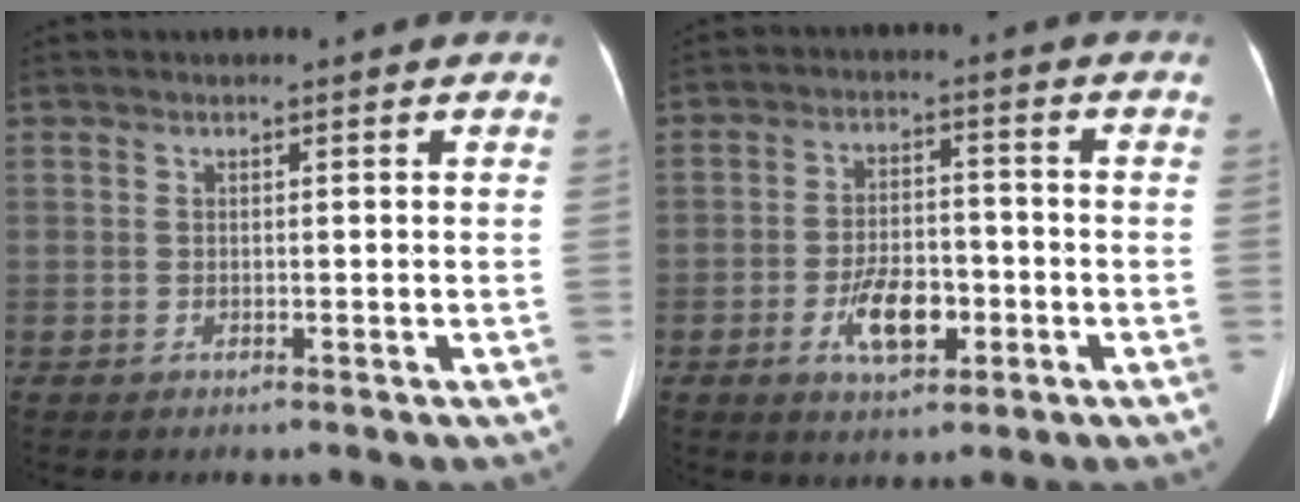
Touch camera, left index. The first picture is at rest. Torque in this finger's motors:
{"motor_torque": [0.19, 0.08, 0.15, 0.10]}